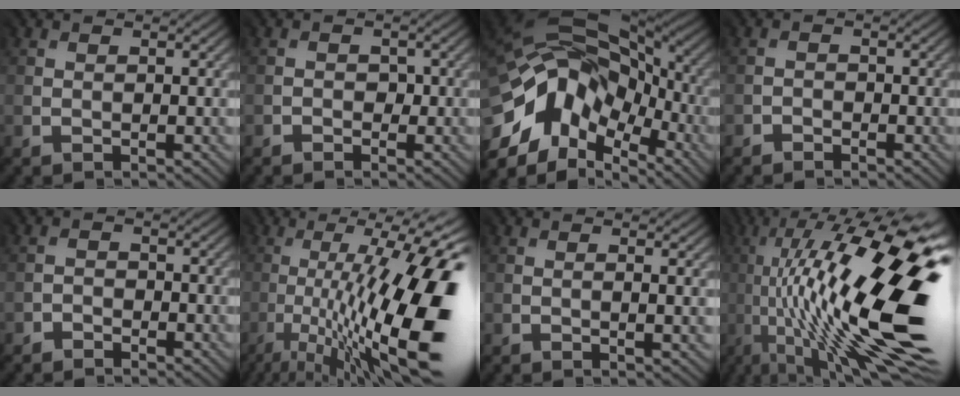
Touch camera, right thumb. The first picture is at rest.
{"total": 1.1, "force": [-0.6, 0.7, -0.5], "torque": [0.015, -0.001, -0.009]}
{"total": 14.8, "force": [-4.9, 9.7, 10.0], "torque": [-0.216, -0.001, -0.087]}
{"total": 1.3, "force": [-1.1, 0.3, -0.7], "torque": [0.012, 0.001, -0.023]}
{"total": 1.7, "force": [-1.5, 0.4, -0.7], "torque": [0.012, 0.001, -0.030]}
{"total": 18.0, "force": [-4.2, 4.9, 16.8], "torque": [-0.254, -0.008, -0.065]}
{"total": 1.4, "force": [0.3, 0.1, 1.3], "torque": [-0.025, 0.002, 0.004]}
{"total": 20.6, "force": [0.7, 6.9, 19.4], "torque": [-0.355, 0.016, 0.015]}